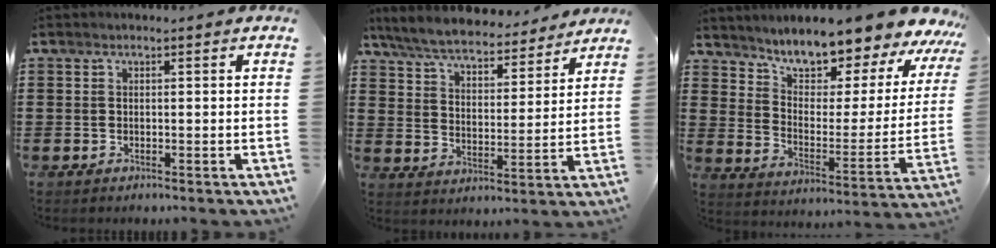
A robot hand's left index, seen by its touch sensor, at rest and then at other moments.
{"total": 6.5, "force": [6.2, 0.7, 1.9], "torque": [-0.067, -0.038, 0.107]}
{"total": 8.4, "force": [8.0, 1.2, 2.1], "torque": [-0.066, -0.073, 0.136]}